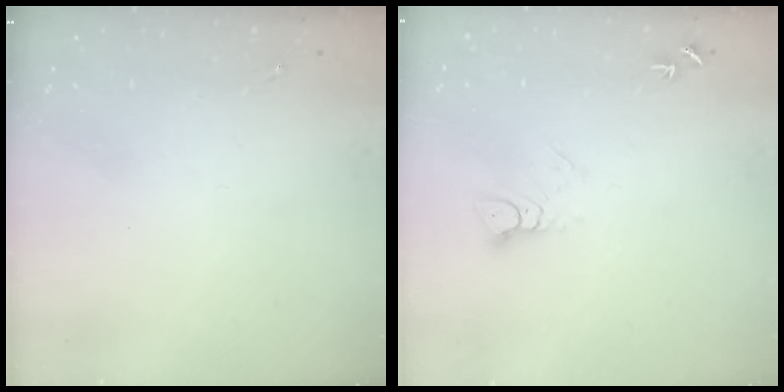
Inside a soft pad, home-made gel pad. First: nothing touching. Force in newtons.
{"total": 4.7, "press": 4.7, "slide": 0.2}